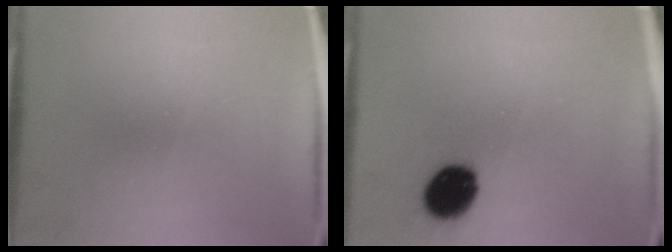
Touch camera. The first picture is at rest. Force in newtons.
{"total": 11.8}